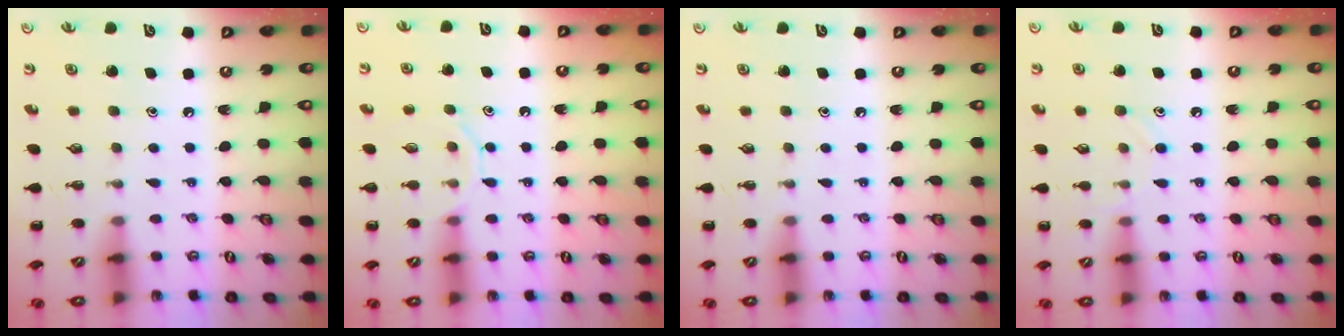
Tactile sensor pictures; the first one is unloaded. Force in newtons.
{"total": 8.7, "press": 8.6, "slide": 1.3}
{"total": 0.0}
{"total": 7.3, "press": 6.9, "slide": 2.3}